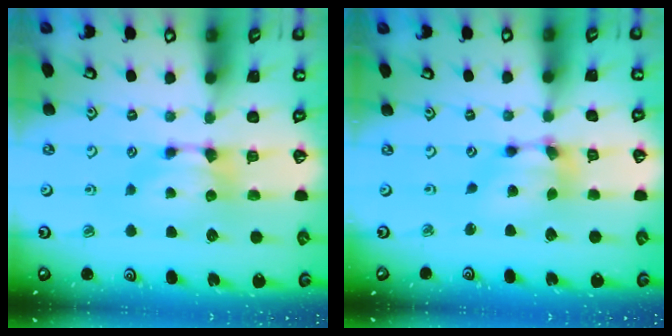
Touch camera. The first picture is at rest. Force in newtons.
{"total": 6.4, "press": 6.1, "slide": 1.9}